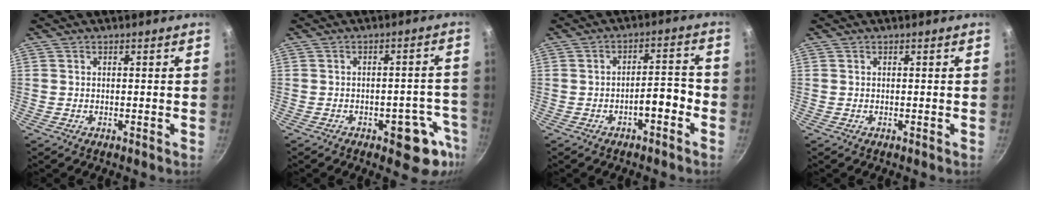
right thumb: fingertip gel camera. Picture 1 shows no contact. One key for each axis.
{"total": 9.5, "fx": -4.8, "fy": 4.7, "fz": 6.8, "tx": -0.020, "ty": 0.039, "tz": -0.055}
{"total": 5.1, "fx": -2.6, "fy": 1.9, "fz": 4.0, "tx": -0.045, "ty": 0.038, "tz": -0.034}
{"total": 0.0}